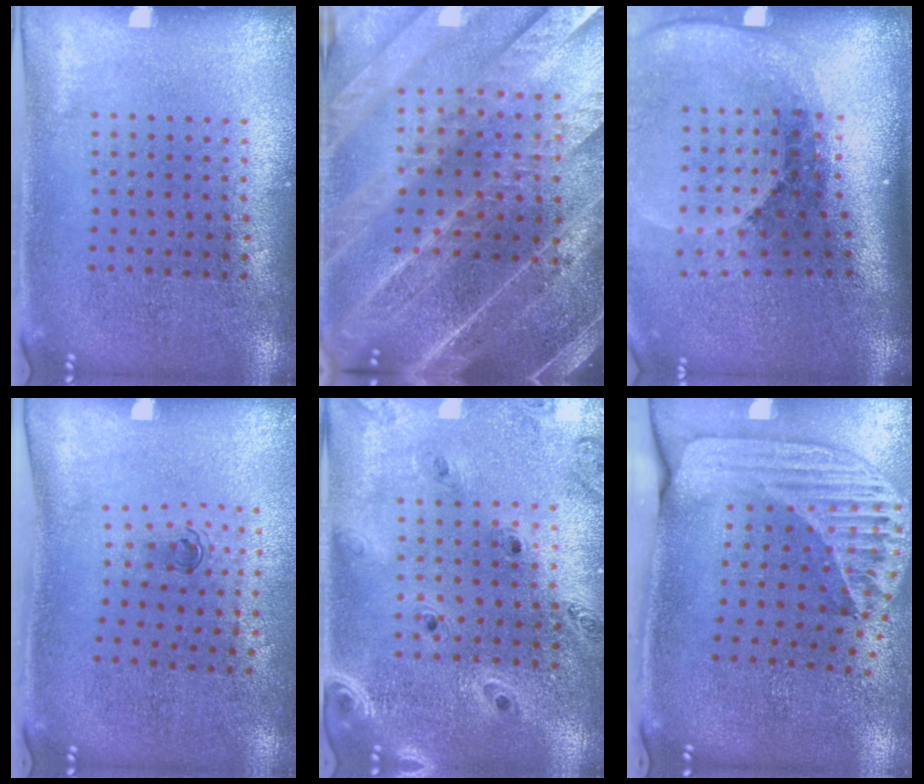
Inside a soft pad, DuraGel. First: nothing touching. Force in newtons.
{"total": 5.4, "press": 4.6, "slide": 2.8}
{"total": 2.8, "press": 1.8, "slide": 2.1}
{"total": 0.7, "press": 0.4, "slide": 0.6}
{"total": 1.4, "press": 1.3, "slide": 0.2}
{"total": 2.6, "press": 1.8, "slide": 1.8}